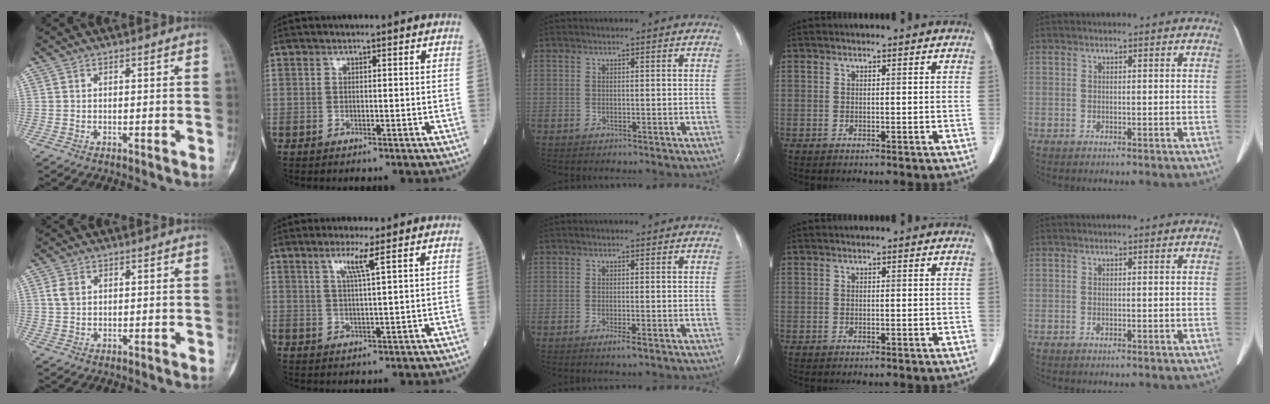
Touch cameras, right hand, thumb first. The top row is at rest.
{"thumb": {"total": 2.3, "force": [0.7, 1.7, 1.5], "torque": [-0.030, 0.004, 0.016]}, "index": {"total": 3.5, "force": [1.8, -0.8, 2.9], "torque": [-0.061, -0.003, 0.037]}, "middle": {"total": 1.8, "force": [-1.0, 0.1, 1.5], "torque": [-0.028, -0.004, -0.017]}}